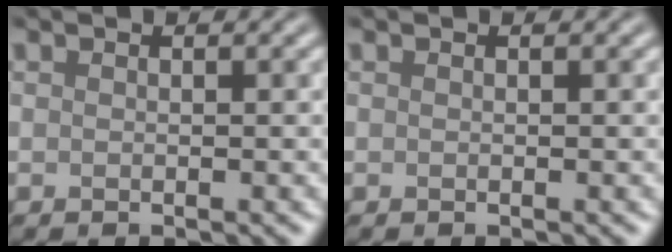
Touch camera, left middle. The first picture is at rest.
{"total": 0.0}